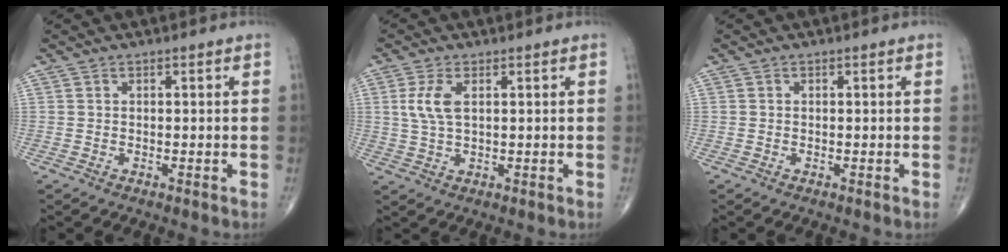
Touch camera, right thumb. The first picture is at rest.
{"total": 4.9, "force": [1.3, 2.2, 4.2], "torque": [-0.099, 0.001, 0.028]}
{"total": 0.0}